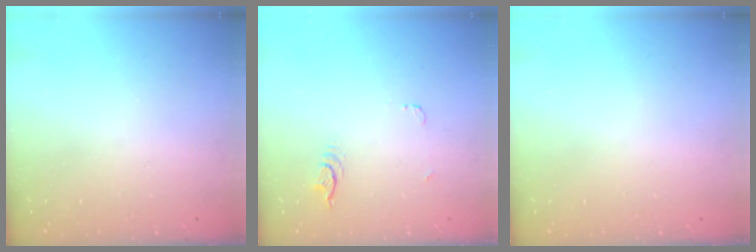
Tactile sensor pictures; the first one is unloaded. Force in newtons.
{"total": 3.9, "press": 3.5, "slide": 1.7}
{"total": 0.0}